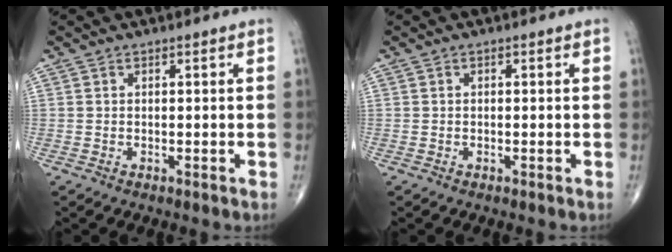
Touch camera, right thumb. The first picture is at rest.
{"total": 0.0}